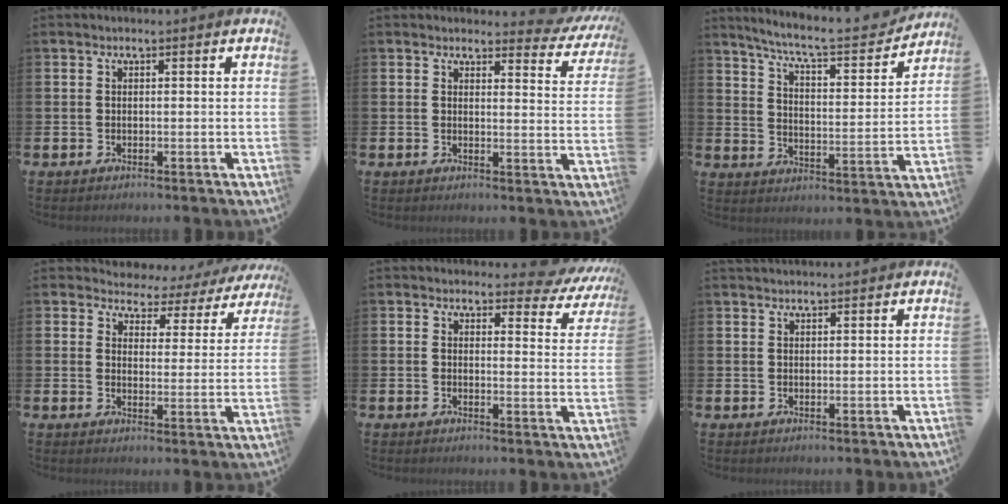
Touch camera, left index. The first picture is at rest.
{"total": 2.9, "force": [2.6, 1.0, 0.4], "torque": [0.005, -0.019, 0.040]}
{"total": 7.8, "force": [7.1, 0.9, 3.0], "torque": [-0.080, -0.054, 0.115]}
{"total": 3.1, "force": [2.7, 1.6, -0.1], "torque": [-0.008, -0.033, 0.036]}
{"total": 3.2, "force": [2.8, 1.5, 0.7], "torque": [-0.003, -0.022, 0.040]}
{"total": 1.4, "force": [1.3, 0.2, 0.1], "torque": [0.011, -0.006, 0.021]}